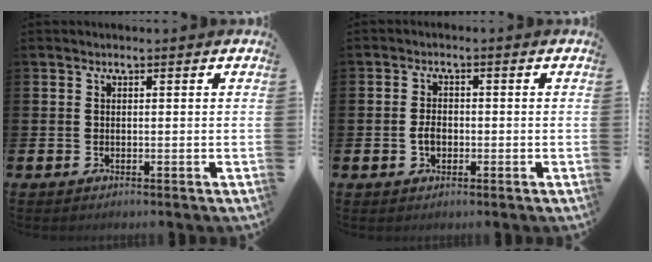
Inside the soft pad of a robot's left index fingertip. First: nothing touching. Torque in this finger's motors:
{"motor_torque": [0.13, -0.04, 0.04, 0.04]}